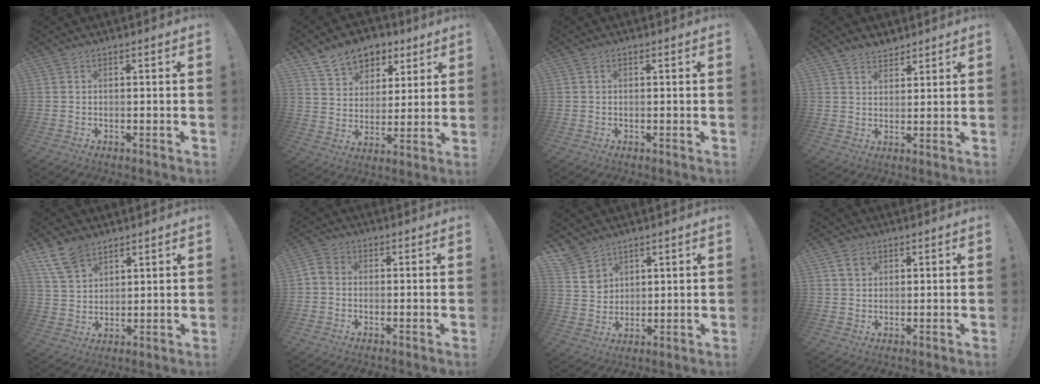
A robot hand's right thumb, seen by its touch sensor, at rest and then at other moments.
{"total": 11.9, "force": [8.0, 8.1, 3.7], "torque": [-0.063, -0.048, 0.154]}
{"total": 0.5, "force": [0.1, 0.5, 0.2], "torque": [0.001, 0.001, 0.000]}
{"total": 4.8, "force": [4.1, 2.5, 0.8], "torque": [-0.007, -0.025, 0.075]}
{"total": 9.9, "force": [7.0, 5.7, 4.1], "torque": [-0.086, -0.026, 0.141]}
{"total": 3.0, "force": [-0.8, 2.2, 1.8], "torque": [-0.033, 0.011, -0.012]}
{"total": 6.6, "force": [4.9, 4.4, 0.4], "torque": [-0.011, -0.042, 0.095]}
{"total": 4.0, "force": [1.9, 2.8, 2.0], "torque": [-0.025, -0.002, 0.034]}